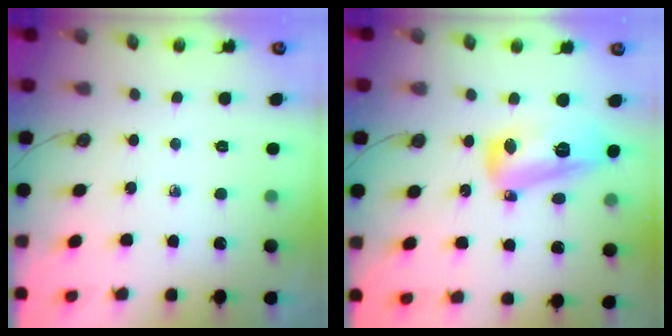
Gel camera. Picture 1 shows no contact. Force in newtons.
{"total": 13.4, "press": 13.2, "slide": 1.9}